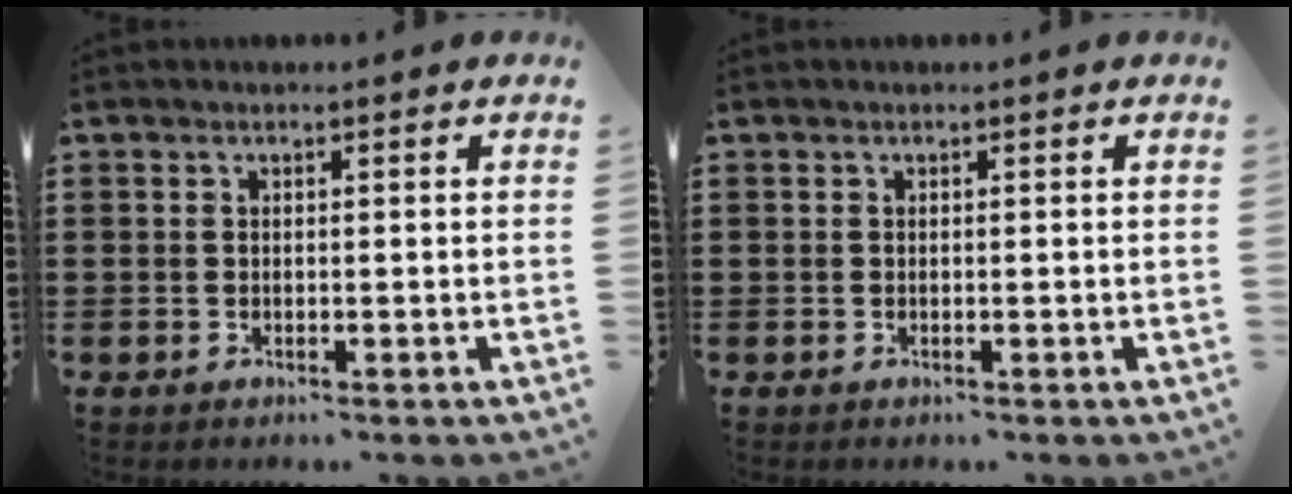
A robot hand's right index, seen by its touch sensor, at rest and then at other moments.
{"total": 0.0}